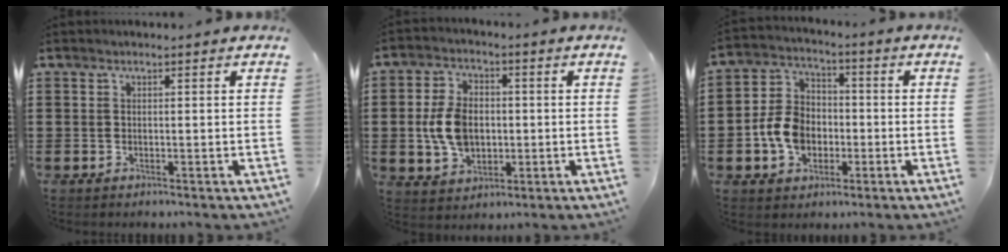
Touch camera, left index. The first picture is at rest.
{"total": 7.9, "force": [-0.4, 5.4, 5.8], "torque": [-0.138, 0.009, -0.012]}
{"total": 8.1, "force": [-2.1, 6.4, 4.6], "torque": [-0.115, 0.016, -0.041]}